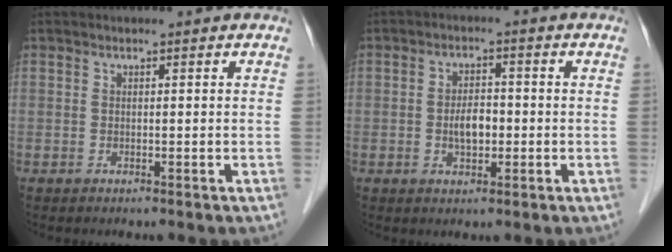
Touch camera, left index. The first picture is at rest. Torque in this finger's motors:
{"motor_torque": [0.12, 0.07, 0.09, 0.05]}